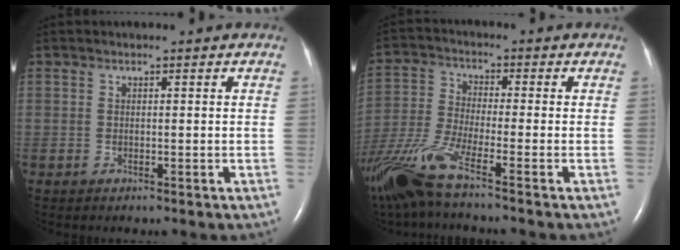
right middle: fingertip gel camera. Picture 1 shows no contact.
{"total": 12.4, "force": [-8.8, 0.6, 8.7], "torque": [-0.195, -0.028, -0.174]}